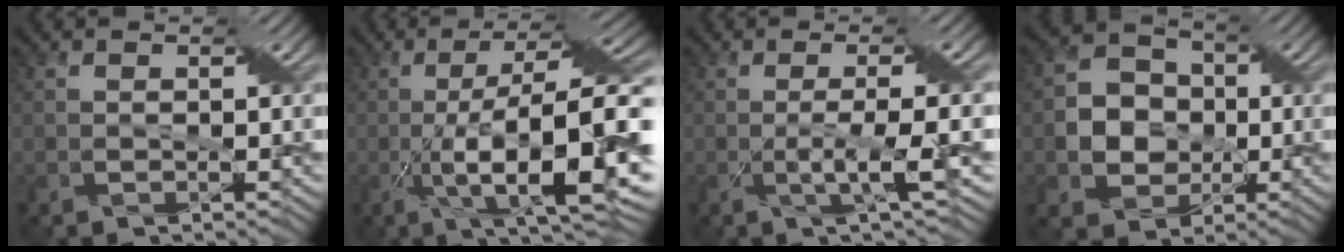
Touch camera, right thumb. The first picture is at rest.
{"total": 15.8, "force": [-3.1, 4.5, 14.8], "torque": [-0.244, -0.002, -0.046]}
{"total": 5.5, "force": [-1.1, 0.6, 5.3], "torque": [-0.092, 0.008, -0.024]}
{"total": 7.2, "force": [-0.5, 6.3, 3.4], "torque": [-0.076, 0.001, -0.027]}